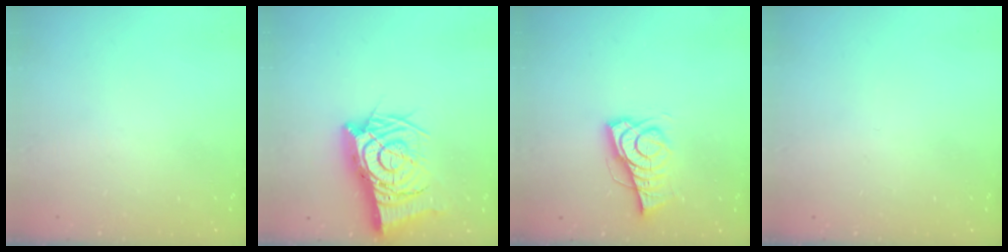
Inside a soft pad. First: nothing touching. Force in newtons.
{"total": 15.9, "press": 15.8, "slide": 1.6}
{"total": 9.2, "press": 9.2, "slide": 1.0}
{"total": 0.0}